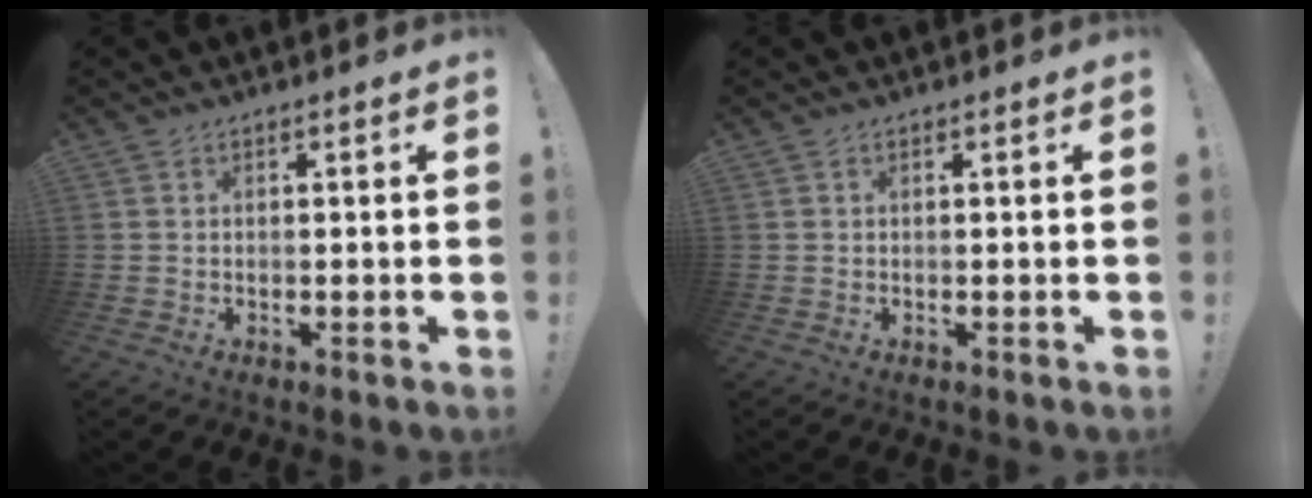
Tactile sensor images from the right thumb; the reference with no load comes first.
{"total": 0.0}